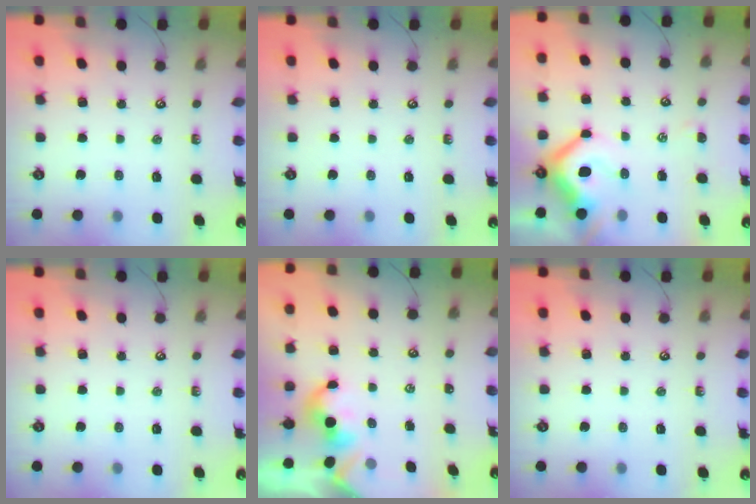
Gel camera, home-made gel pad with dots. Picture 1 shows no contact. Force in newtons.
{"total": 0.0}
{"total": 9.2, "press": 9.0, "slide": 1.7}
{"total": 0.0}
{"total": 1.9, "press": 1.9, "slide": 0.2}
{"total": 0.0}